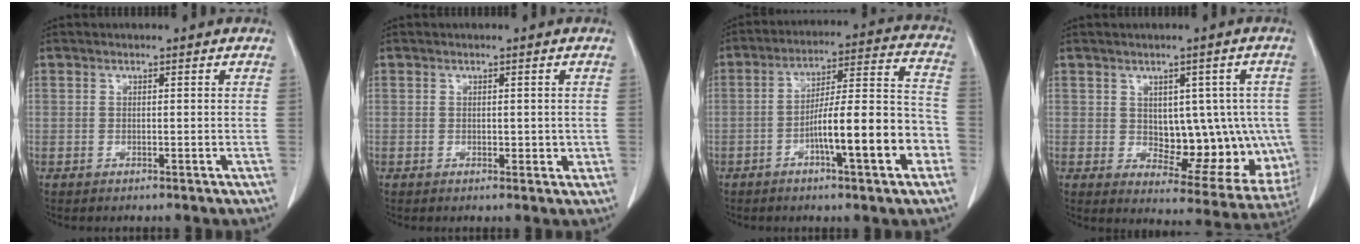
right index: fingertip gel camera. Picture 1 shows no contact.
{"total": 1.7, "force": [0.0, 1.1, 1.2], "torque": [-0.012, 0.001, 0.005]}
{"total": 14.5, "force": [-5.1, 1.7, 13.5], "torque": [-0.206, 0.020, -0.075]}
{"total": 12.8, "force": [-0.1, 7.1, 10.6], "torque": [-0.116, 0.014, 0.027]}